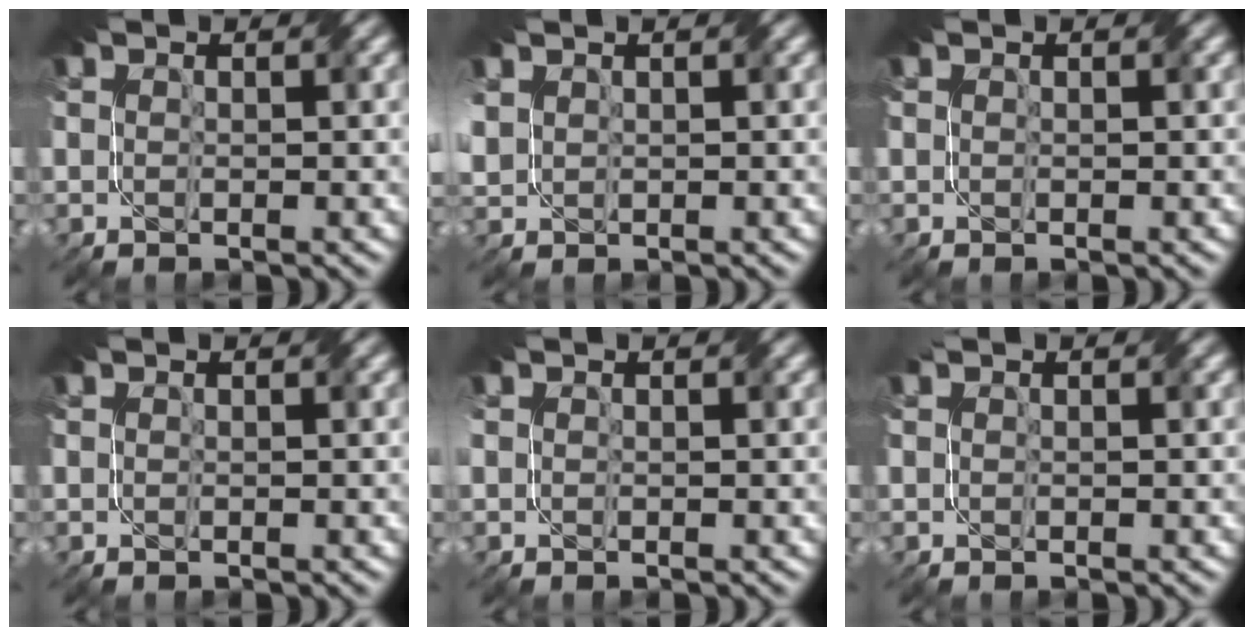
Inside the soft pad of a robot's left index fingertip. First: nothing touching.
{"total": 0.7, "force": [0.7, 0.2, 0.2], "torque": [-0.017, 0.006, 0.014]}
{"total": 0.0}
{"total": 0.0}
{"total": 0.8, "force": [0.2, 0.5, 0.5], "torque": [-0.010, 0.005, 0.005]}
{"total": 0.0}